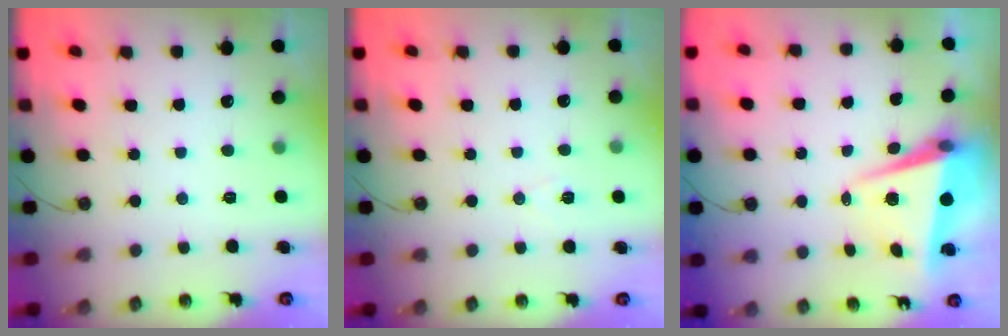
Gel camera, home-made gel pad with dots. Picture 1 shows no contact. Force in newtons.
{"total": 5.9, "press": 4.0, "slide": 4.4}
{"total": 6.9, "press": 6.8, "slide": 1.1}